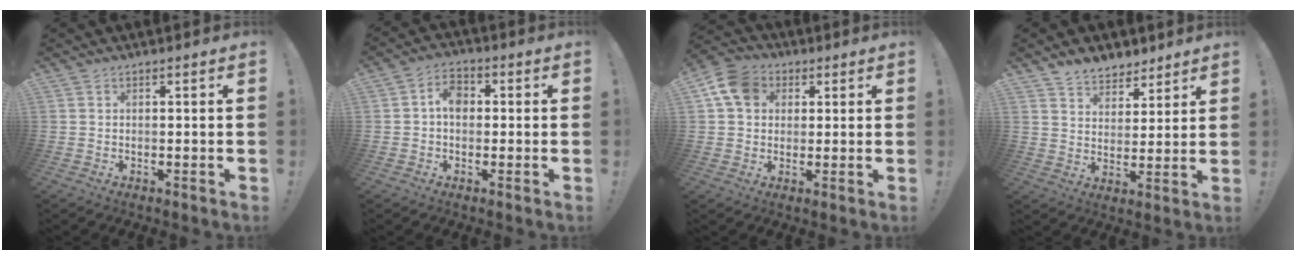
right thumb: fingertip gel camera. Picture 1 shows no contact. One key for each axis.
{"total": 6.1, "fx": 0.3, "fy": 4.4, "fz": 4.2, "tx": -0.064, "ty": 0.010, "tz": 0.005}
{"total": 10.6, "fx": 3.5, "fy": 8.4, "fz": 5.4, "tx": -0.090, "ty": -0.002, "tz": 0.070}
{"total": 7.5, "fx": 6.2, "fy": 4.1, "fz": 1.2, "tx": -0.019, "ty": -0.047, "tz": 0.120}